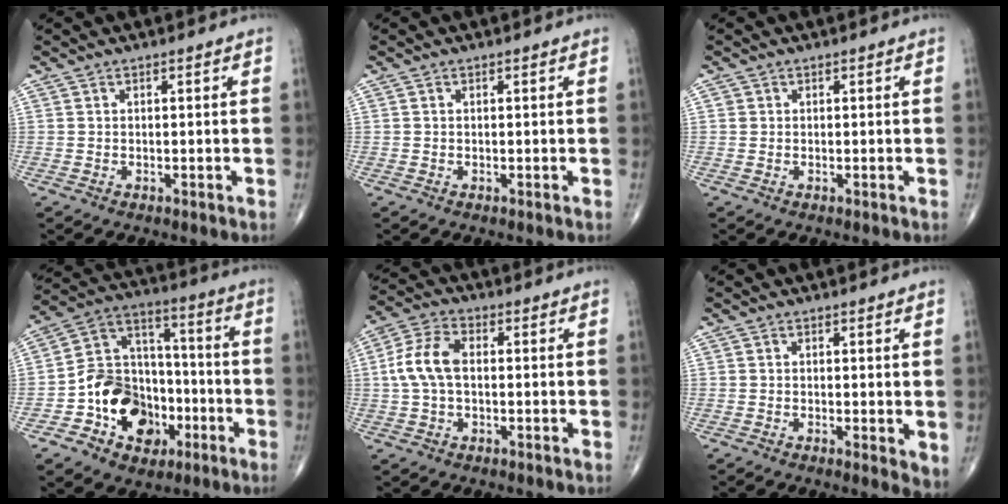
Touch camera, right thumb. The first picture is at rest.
{"total": 0.0}
{"total": 0.7, "force": [0.1, 0.7, 0.1], "torque": [0.004, 0.003, 0.003]}
{"total": 17.1, "force": [-6.1, 13.2, 9.1], "torque": [-0.106, 0.067, -0.099]}
{"total": 8.4, "force": [0.3, 5.1, 6.7], "torque": [-0.145, 0.023, 0.001]}
{"total": 3.4, "force": [0.0, 1.3, 3.2], "torque": [-0.043, -0.011, -0.002]}